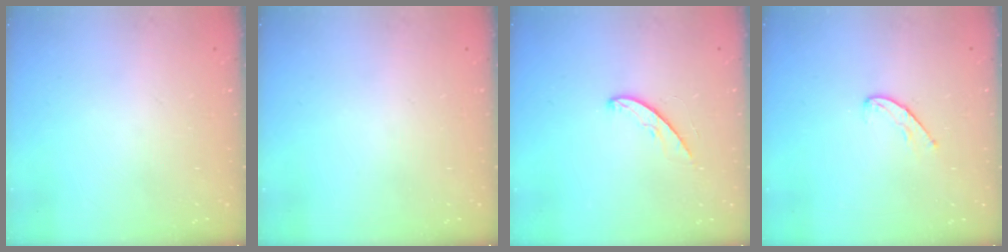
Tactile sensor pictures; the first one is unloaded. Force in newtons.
{"total": 0.0}
{"total": 5.1, "press": 5.1, "slide": 0.2}
{"total": 6.5, "press": 6.4, "slide": 0.6}